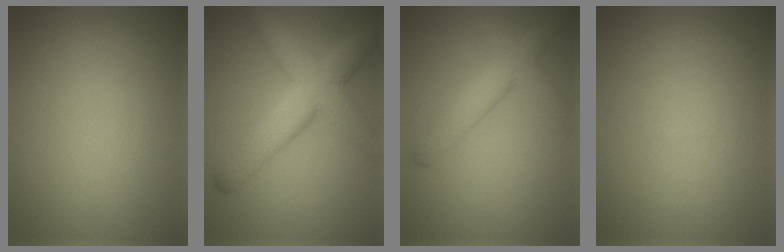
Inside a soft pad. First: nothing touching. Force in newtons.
{"total": 7.4, "press": 7.4, "slide": 0.2}
{"total": 4.1, "press": 4.1, "slide": 0.2}
{"total": 0.0}